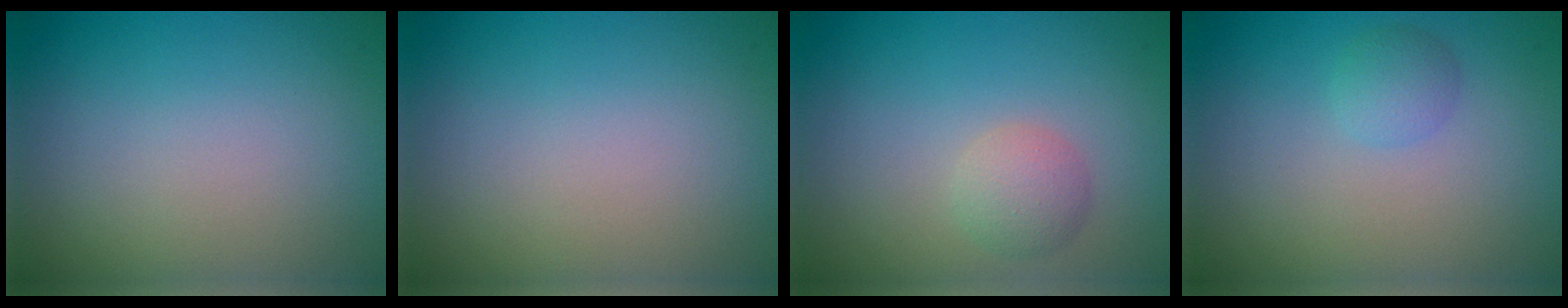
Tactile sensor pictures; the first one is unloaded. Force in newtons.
{"total": 0.0}
{"total": 2.1, "press": 2.1, "slide": 0.1}
{"total": 1.5, "press": 1.5, "slide": 0.0}